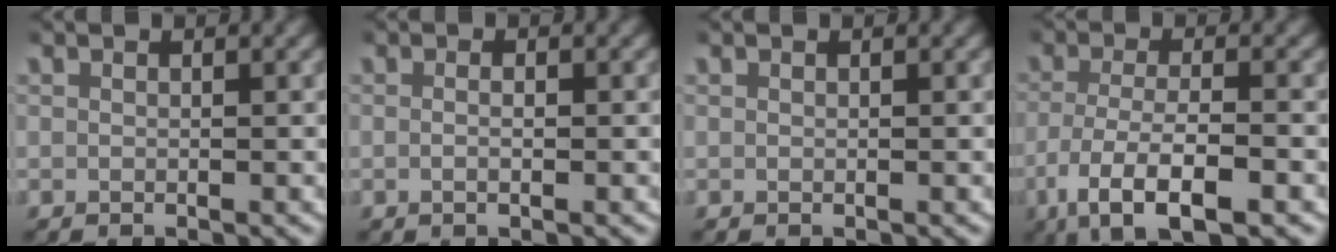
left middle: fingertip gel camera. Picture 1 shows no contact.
{"total": 1.0, "force": [-0.4, 0.1, 0.9], "torque": [-0.016, -0.001, -0.006]}
{"total": 0.0}
{"total": 6.7, "force": [-3.6, 2.5, 5.1], "torque": [-0.100, -0.023, -0.047]}